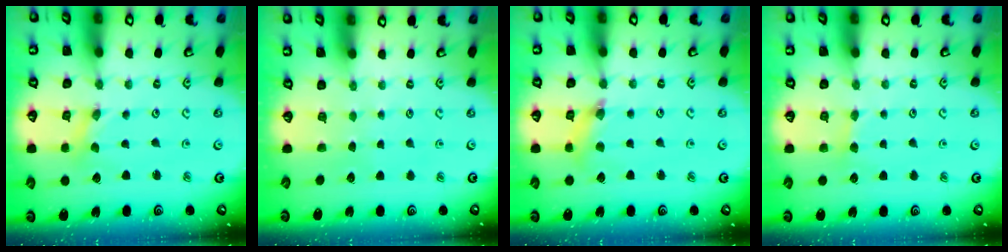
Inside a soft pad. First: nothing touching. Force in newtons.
{"total": 0.0}
{"total": 5.3, "press": 5.2, "slide": 0.5}
{"total": 2.7, "press": 2.6, "slide": 0.4}